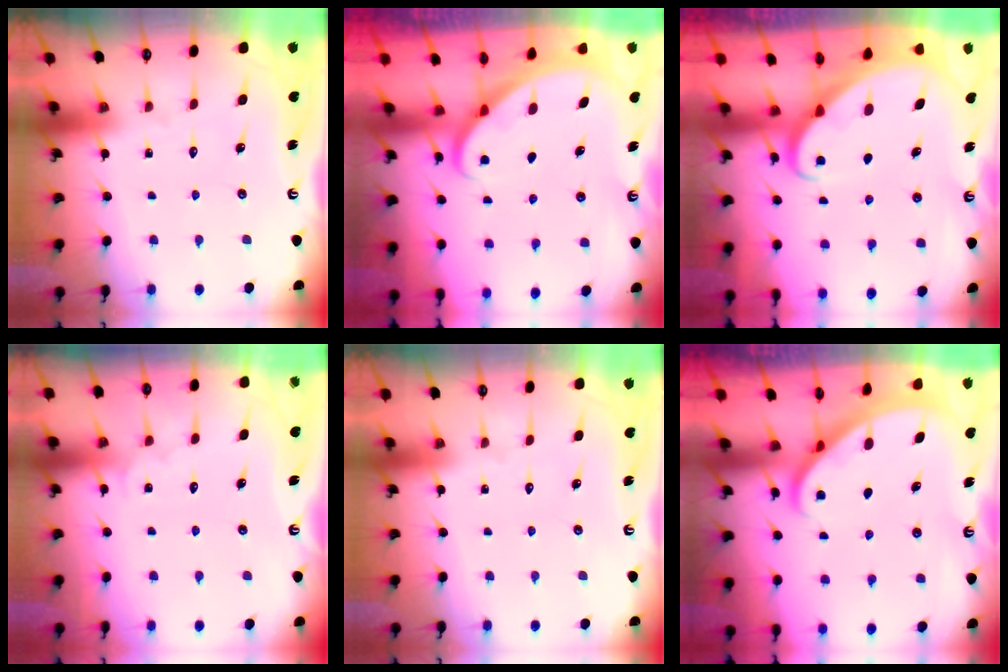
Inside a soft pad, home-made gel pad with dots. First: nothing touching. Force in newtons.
{"total": 2.3, "press": 2.3, "slide": 0.1}
{"total": 2.4, "press": 2.4, "slide": 0.2}
{"total": 2.6, "press": 2.6, "slide": 0.2}
{"total": 0.0}
{"total": 1.9, "press": 1.9, "slide": 0.2}